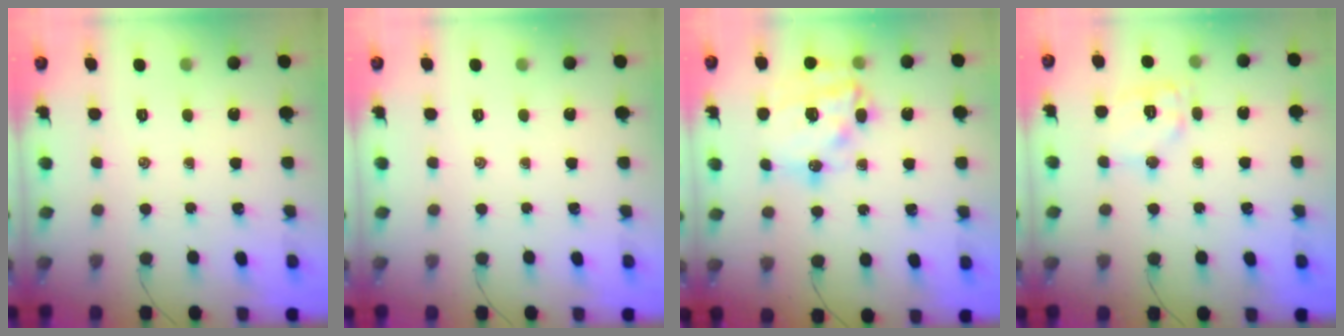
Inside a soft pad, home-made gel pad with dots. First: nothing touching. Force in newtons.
{"total": 0.0}
{"total": 19.2, "press": 18.8, "slide": 3.9}
{"total": 10.2, "press": 10.2, "slide": 0.7}